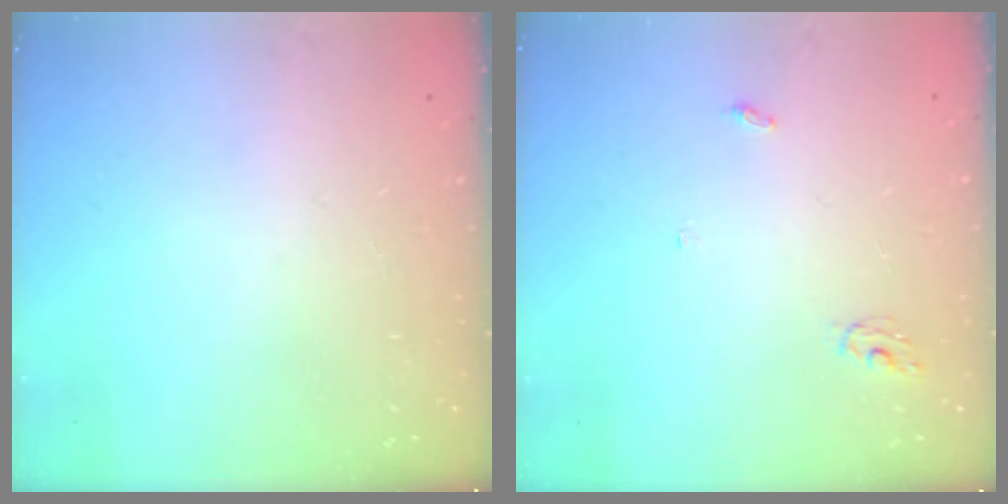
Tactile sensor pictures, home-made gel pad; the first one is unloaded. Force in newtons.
{"total": 2.8, "press": 2.8, "slide": 0.2}